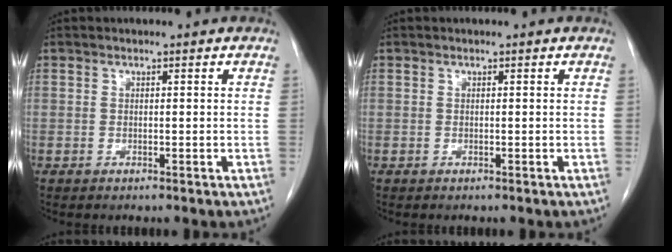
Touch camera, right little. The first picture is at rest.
{"total": 0.0}